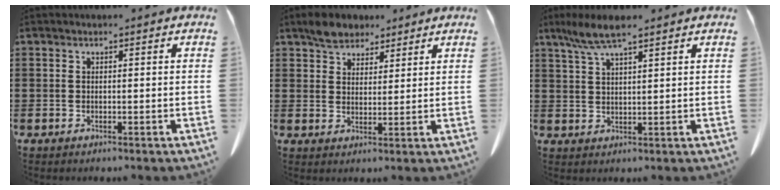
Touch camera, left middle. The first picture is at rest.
{"total": 4.4, "force": [3.6, 2.3, 0.9], "torque": [-0.023, 0.002, 0.067]}
{"total": 5.7, "force": [3.9, 0.7, 4.0], "torque": [-0.087, -0.001, 0.071]}